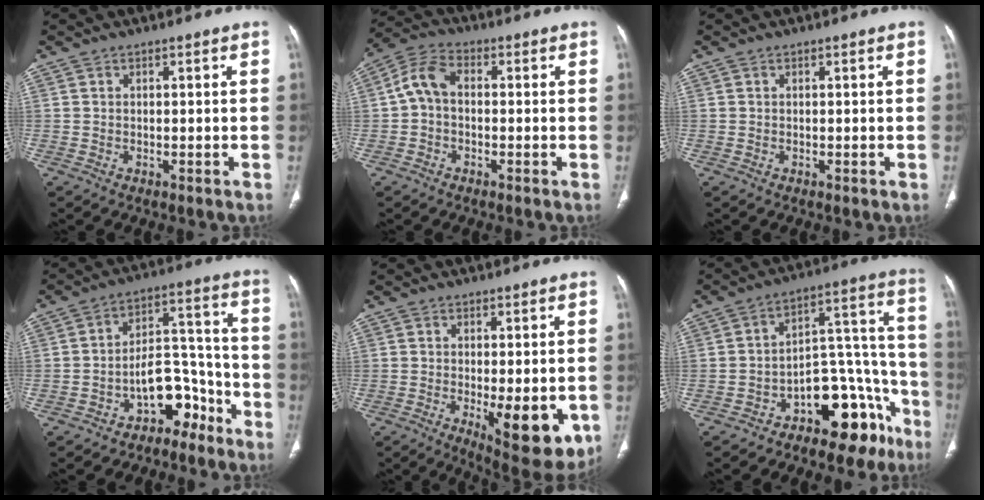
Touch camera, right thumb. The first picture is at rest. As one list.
[{"total": 6.4, "force": [-0.2, 4.3, 4.7], "torque": [-0.087, 0.021, -0.015]}, {"total": 0.0}, {"total": 9.8, "force": [-6.2, 5.8, 4.8], "torque": [-0.040, 0.098, -0.102]}, {"total": 12.2, "force": [-2.7, 4.5, 11.0], "torque": [-0.137, -0.025, -0.024]}, {"total": 17.1, "force": [-10.4, 8.5, 10.7], "torque": [-0.077, 0.129, -0.152]}]